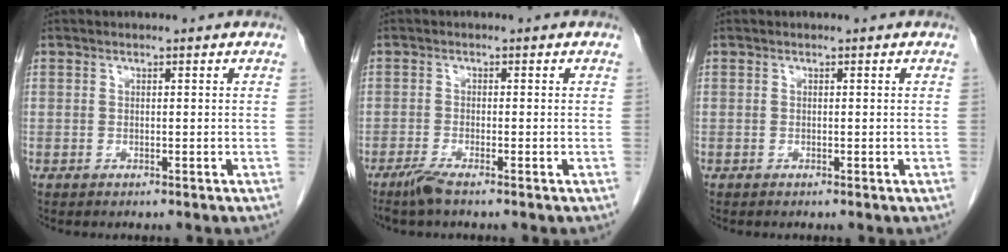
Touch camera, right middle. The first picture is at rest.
{"total": 2.4, "force": [-1.8, -0.2, 1.5], "torque": [-0.040, -0.007, -0.041]}
{"total": 0.0}